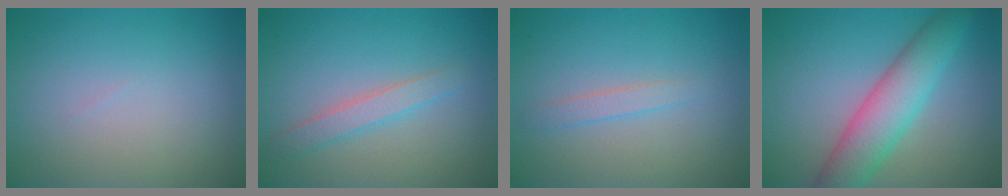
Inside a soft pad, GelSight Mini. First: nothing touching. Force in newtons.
{"total": 2.0, "press": 2.0, "slide": 0.1}
{"total": 1.2, "press": 1.2, "slide": 0.0}
{"total": 6.1, "press": 6.1, "slide": 0.1}